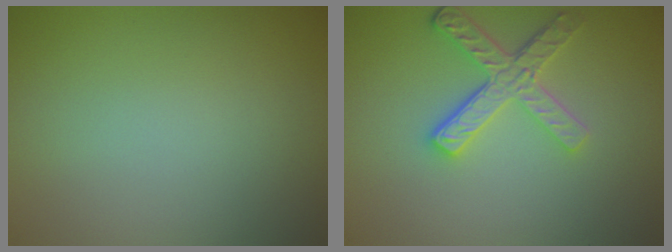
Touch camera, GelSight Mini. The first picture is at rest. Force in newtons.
{"total": 3.9, "press": 3.2, "slide": 2.2}